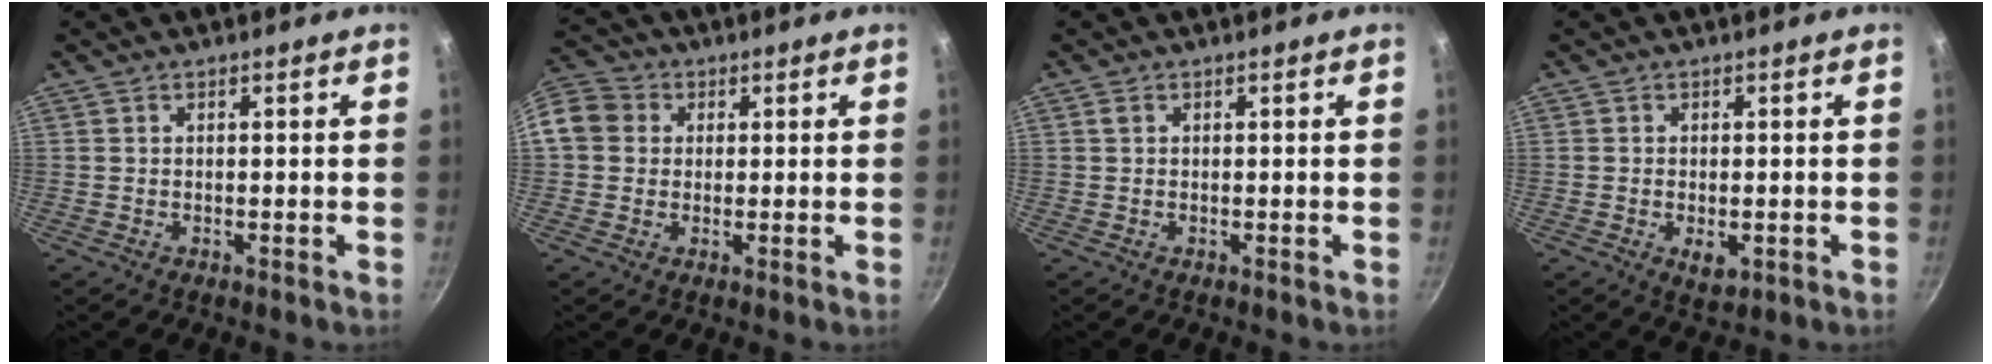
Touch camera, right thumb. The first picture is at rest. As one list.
[{"total": 11.0, "force": [1.5, 9.7, 4.9], "torque": [-0.092, 0.030, 0.015]}, {"total": 0.7, "force": [0.3, 0.4, 0.4], "torque": [-0.009, 0.001, 0.006]}, {"total": 3.2, "force": [-0.7, 1.7, 2.6], "torque": [-0.036, -0.006, -0.006]}]